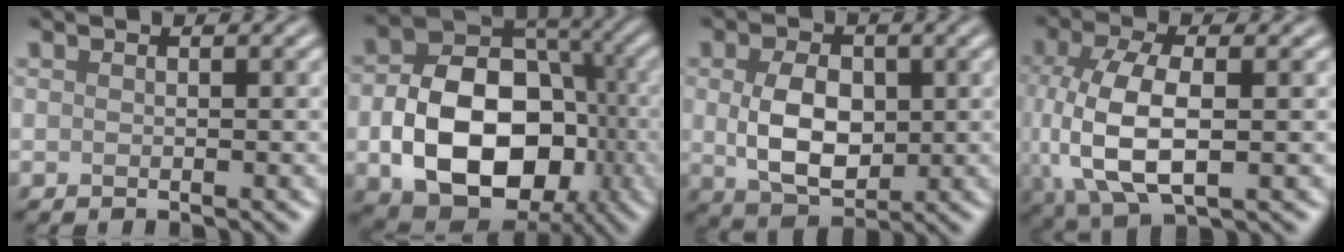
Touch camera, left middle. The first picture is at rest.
{"total": 12.5, "force": [-3.1, 8.8, 8.4], "torque": [-0.142, -0.008, -0.054]}
{"total": 6.0, "force": [0.2, 4.0, 4.5], "torque": [-0.094, -0.005, 0.011]}
{"total": 8.2, "force": [-0.5, 4.0, 7.2], "torque": [-0.161, -0.004, -0.006]}